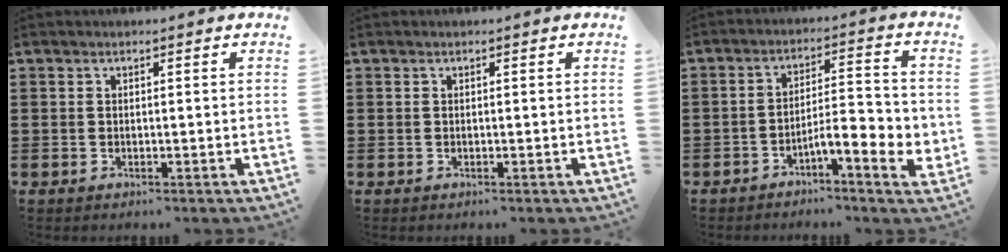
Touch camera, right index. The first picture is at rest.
{"total": 0.0}
{"total": 7.0, "force": [-3.0, 1.8, 6.0], "torque": [-0.083, -0.005, -0.054]}